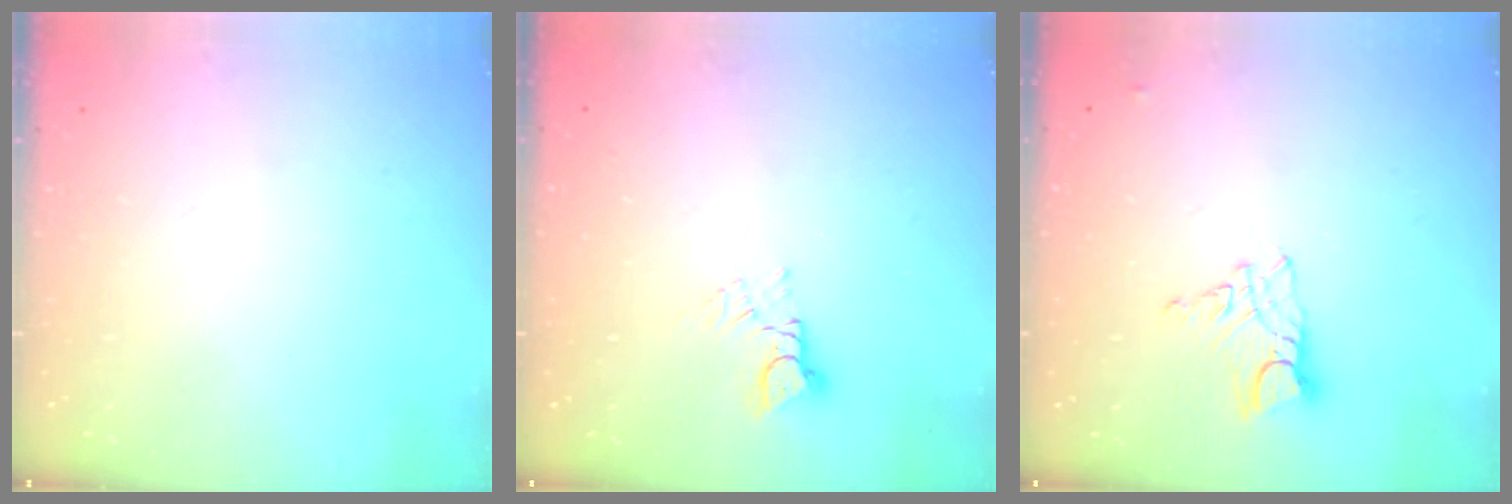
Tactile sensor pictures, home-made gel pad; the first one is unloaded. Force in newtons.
{"total": 4.4, "press": 4.4, "slide": 0.1}
{"total": 8.3, "press": 8.3, "slide": 0.6}